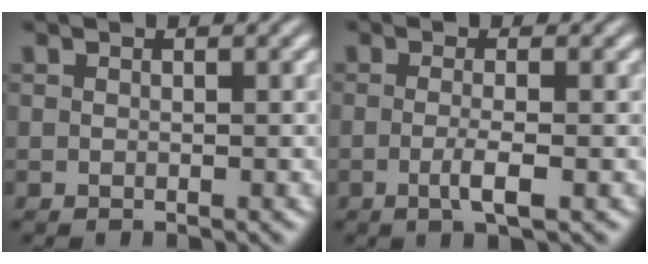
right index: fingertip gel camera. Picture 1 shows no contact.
{"total": 2.3, "force": [-1.0, -0.4, 2.0], "torque": [-0.038, -0.009, -0.014]}